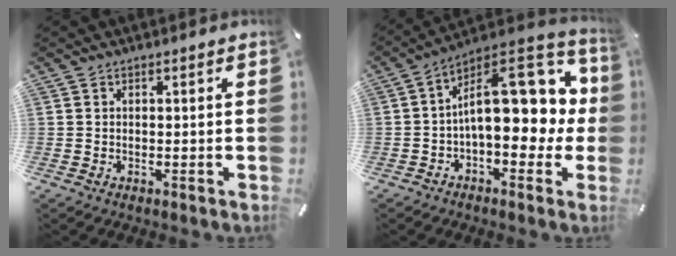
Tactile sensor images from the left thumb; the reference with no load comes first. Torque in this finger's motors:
{"motor_torque": [1.70, 3.31, 0.61, 0.24, 0.57]}